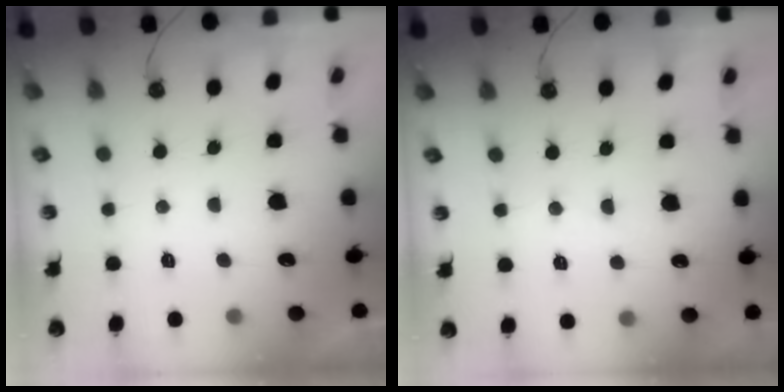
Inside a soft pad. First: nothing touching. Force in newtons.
{"total": 6.0, "press": 6.0, "slide": 0.7}